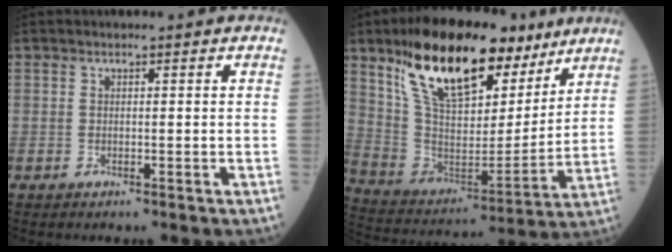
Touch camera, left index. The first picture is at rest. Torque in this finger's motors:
{"motor_torque": [1.63, -0.51, 1.05, 0.21]}